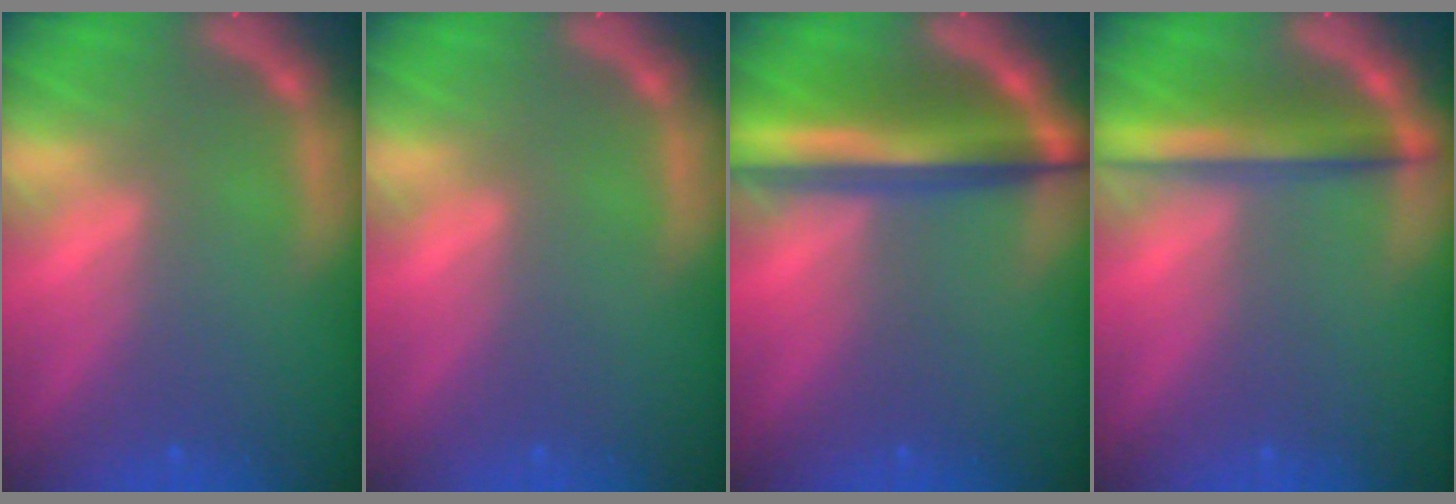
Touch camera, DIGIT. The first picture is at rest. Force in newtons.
{"total": 0.0}
{"total": 8.1}
{"total": 5.0}